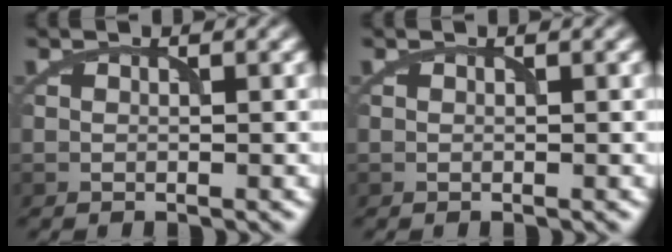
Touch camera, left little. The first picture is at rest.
{"total": 0.0}